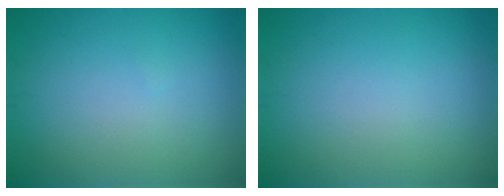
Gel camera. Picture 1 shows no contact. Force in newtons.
{"total": 0.0}